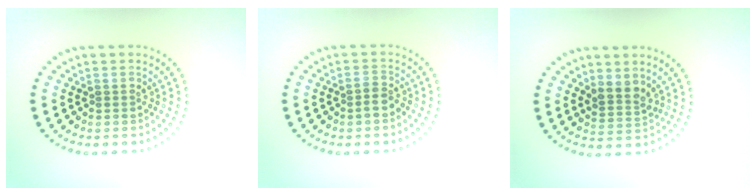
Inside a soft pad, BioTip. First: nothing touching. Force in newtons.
{"total": 1.6, "press": 1.3, "slide": 0.9}
{"total": 2.2, "press": 1.8, "slide": 1.2}